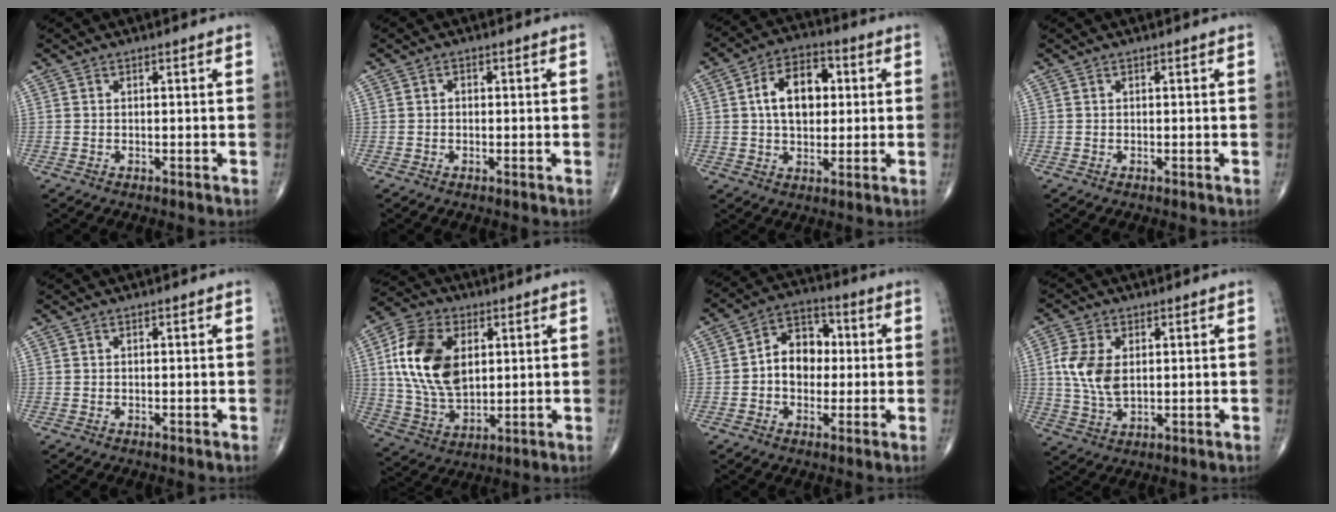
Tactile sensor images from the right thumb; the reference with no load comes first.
{"total": 0.9, "force": [0.0, 0.7, 0.5], "torque": [-0.002, 0.005, -0.003]}
{"total": 11.6, "force": [1.9, 7.5, 8.6], "torque": [-0.117, 0.014, 0.026]}
{"total": 0.0}
{"total": 0.0}
{"total": 16.8, "force": [3.6, 10.6, 12.5], "torque": [-0.223, -0.006, 0.069]}
{"total": 9.6, "force": [0.1, 7.3, 6.3], "torque": [-0.065, 0.028, -0.010]}
{"total": 8.7, "force": [1.4, 5.1, 6.8], "torque": [-0.145, -0.004, 0.032]}